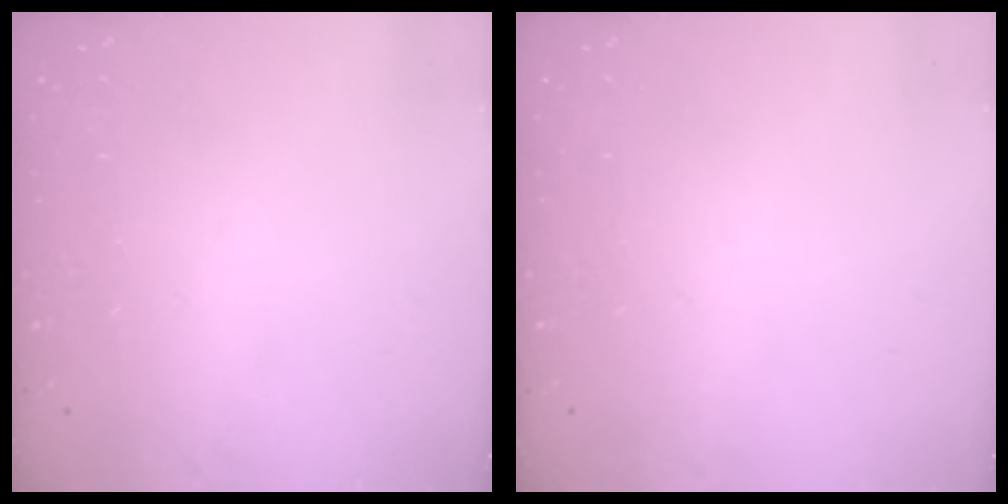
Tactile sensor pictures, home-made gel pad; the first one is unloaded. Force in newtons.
{"total": 0.0}